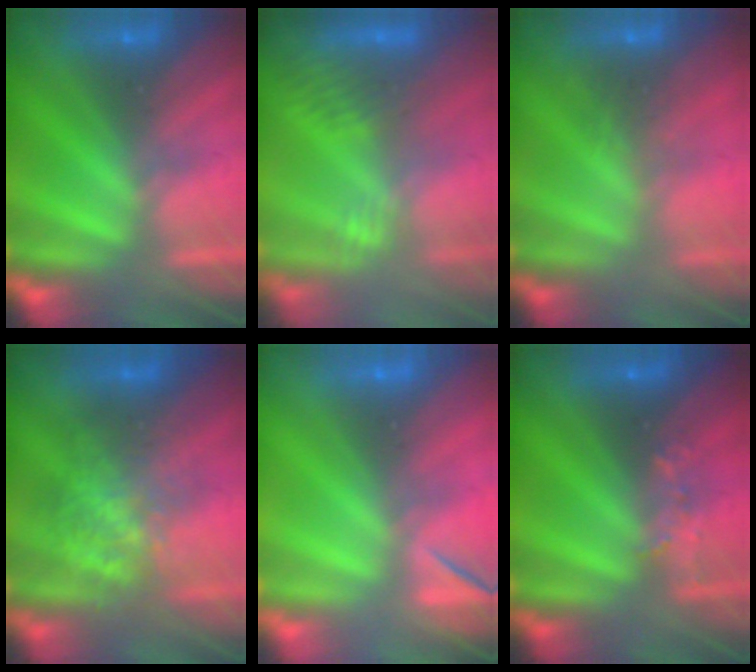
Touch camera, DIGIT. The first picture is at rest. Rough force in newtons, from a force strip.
{"total": 2.7}
{"total": 2.6}
{"total": 2.1}
{"total": 4.7}
{"total": 2.6}